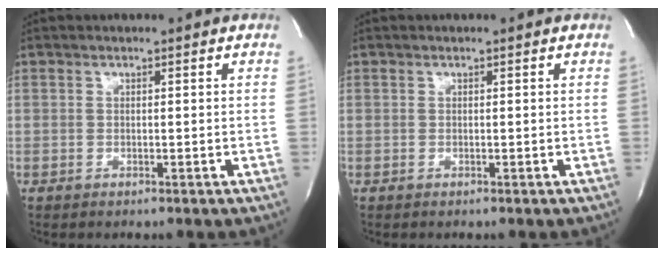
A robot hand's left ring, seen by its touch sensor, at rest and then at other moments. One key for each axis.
{"total": 0.0}